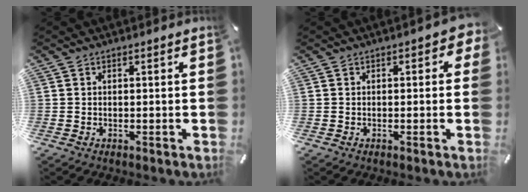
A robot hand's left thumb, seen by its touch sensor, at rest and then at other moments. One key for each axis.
{"total": 2.2, "fx": -0.1, "fy": 1.4, "fz": 1.8, "tx": -0.017, "ty": 0.001, "tz": -0.005}